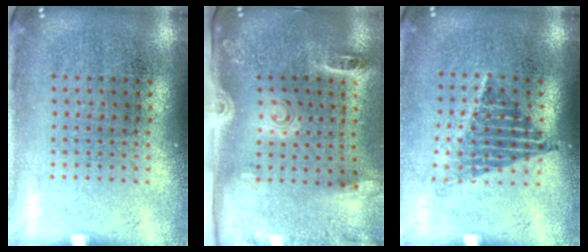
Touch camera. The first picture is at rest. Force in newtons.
{"total": 2.9, "press": 2.0, "slide": 2.1}
{"total": 1.2, "press": 1.0, "slide": 0.8}